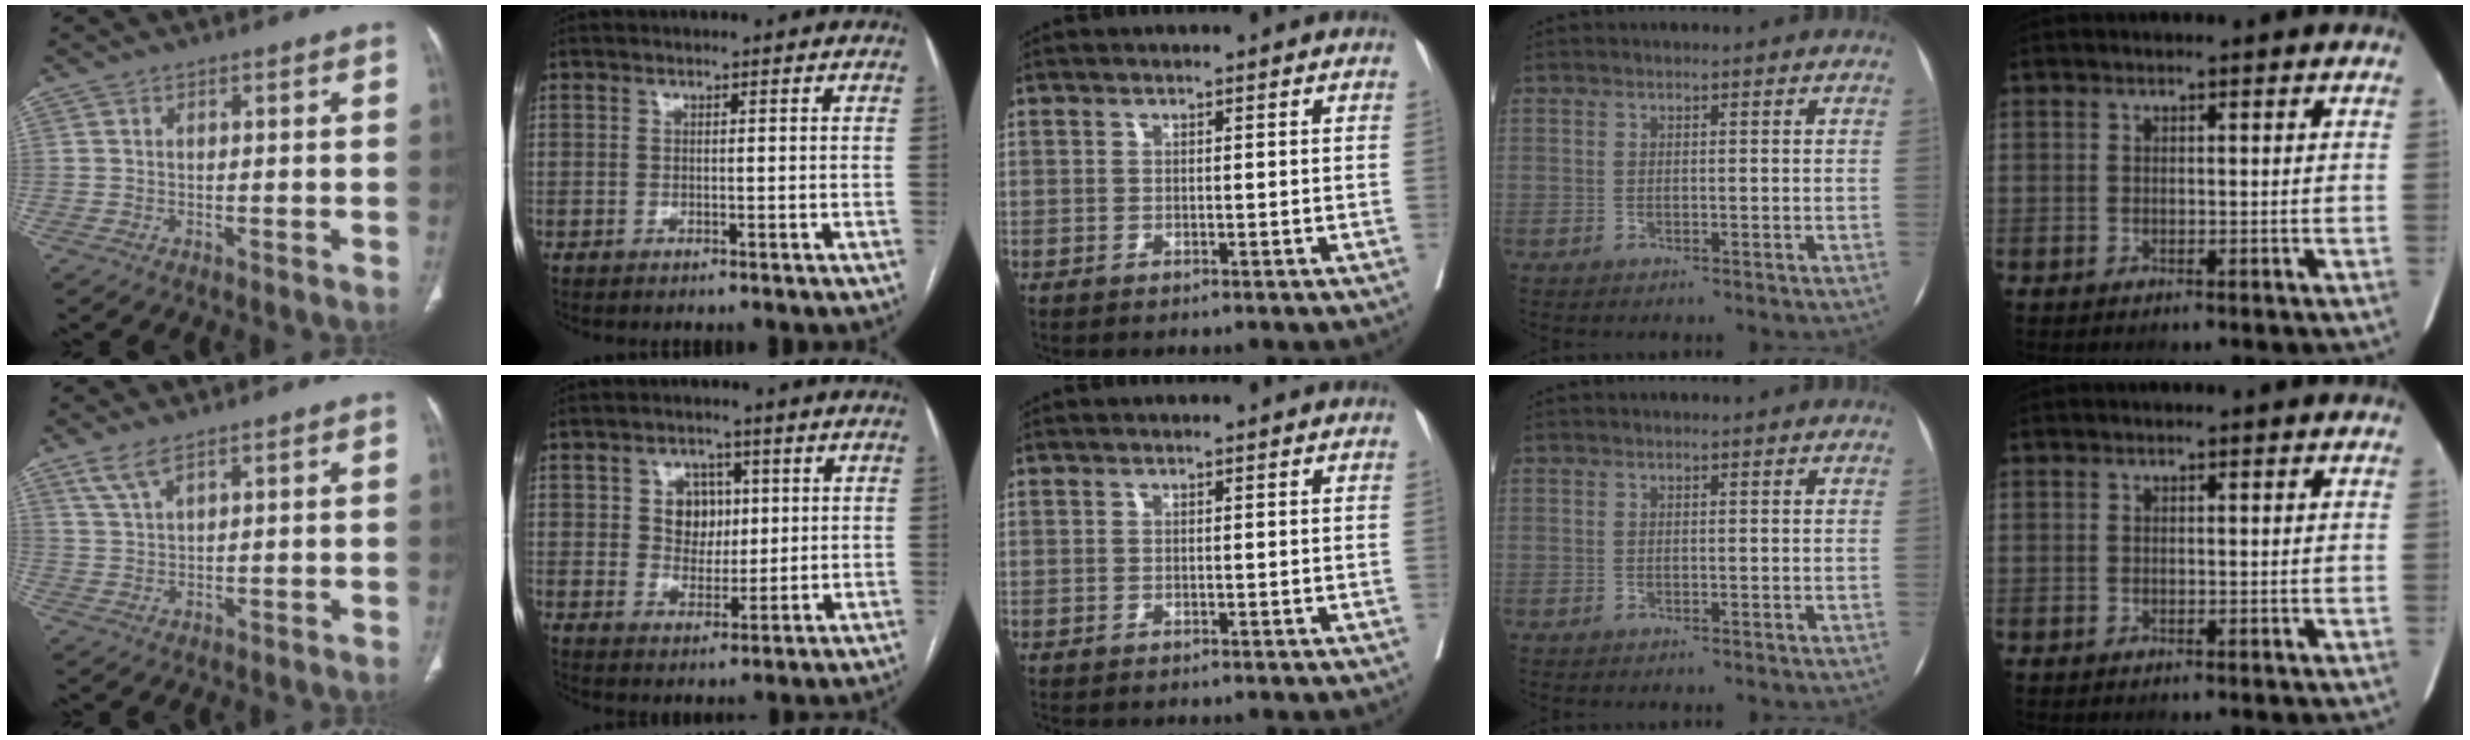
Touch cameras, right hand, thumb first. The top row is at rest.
{"thumb": {"total": 3.9, "force": [2.7, 1.6, 2.3], "torque": [-0.048, -0.003, 0.063]}, "index": {"total": 5.7, "force": [1.5, 4.5, 3.2], "torque": [-0.050, 0.010, 0.033]}, "middle": {"total": 0.8, "force": [-0.8, 0.3, 0.1], "torque": [-0.008, -0.002, -0.015]}}